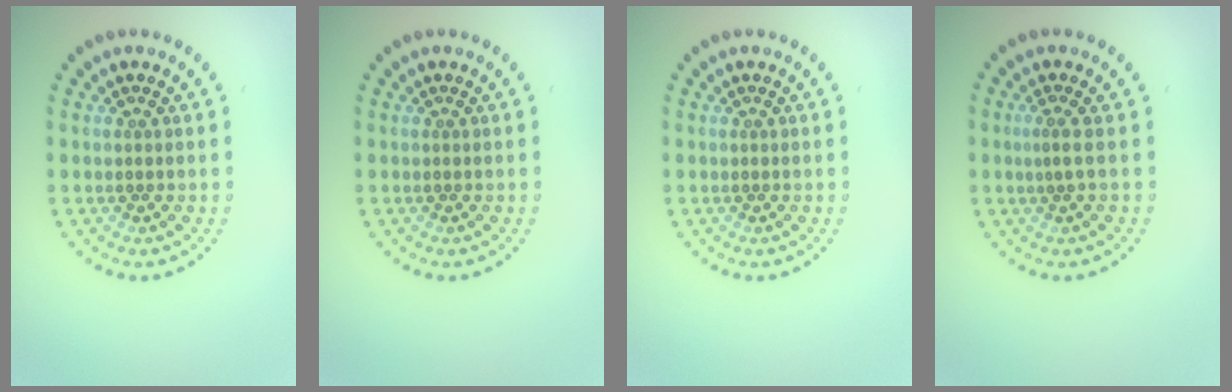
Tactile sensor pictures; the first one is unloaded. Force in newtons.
{"total": 0.0}
{"total": 0.0}
{"total": 1.0, "press": 0.4, "slide": 0.9}